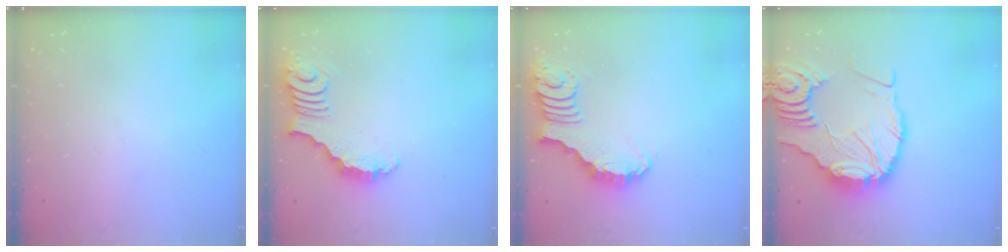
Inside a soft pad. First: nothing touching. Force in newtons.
{"total": 3.4, "press": 3.4, "slide": 0.6}
{"total": 2.6, "press": 2.5, "slide": 0.5}
{"total": 15.8, "press": 15.7, "slide": 2.0}